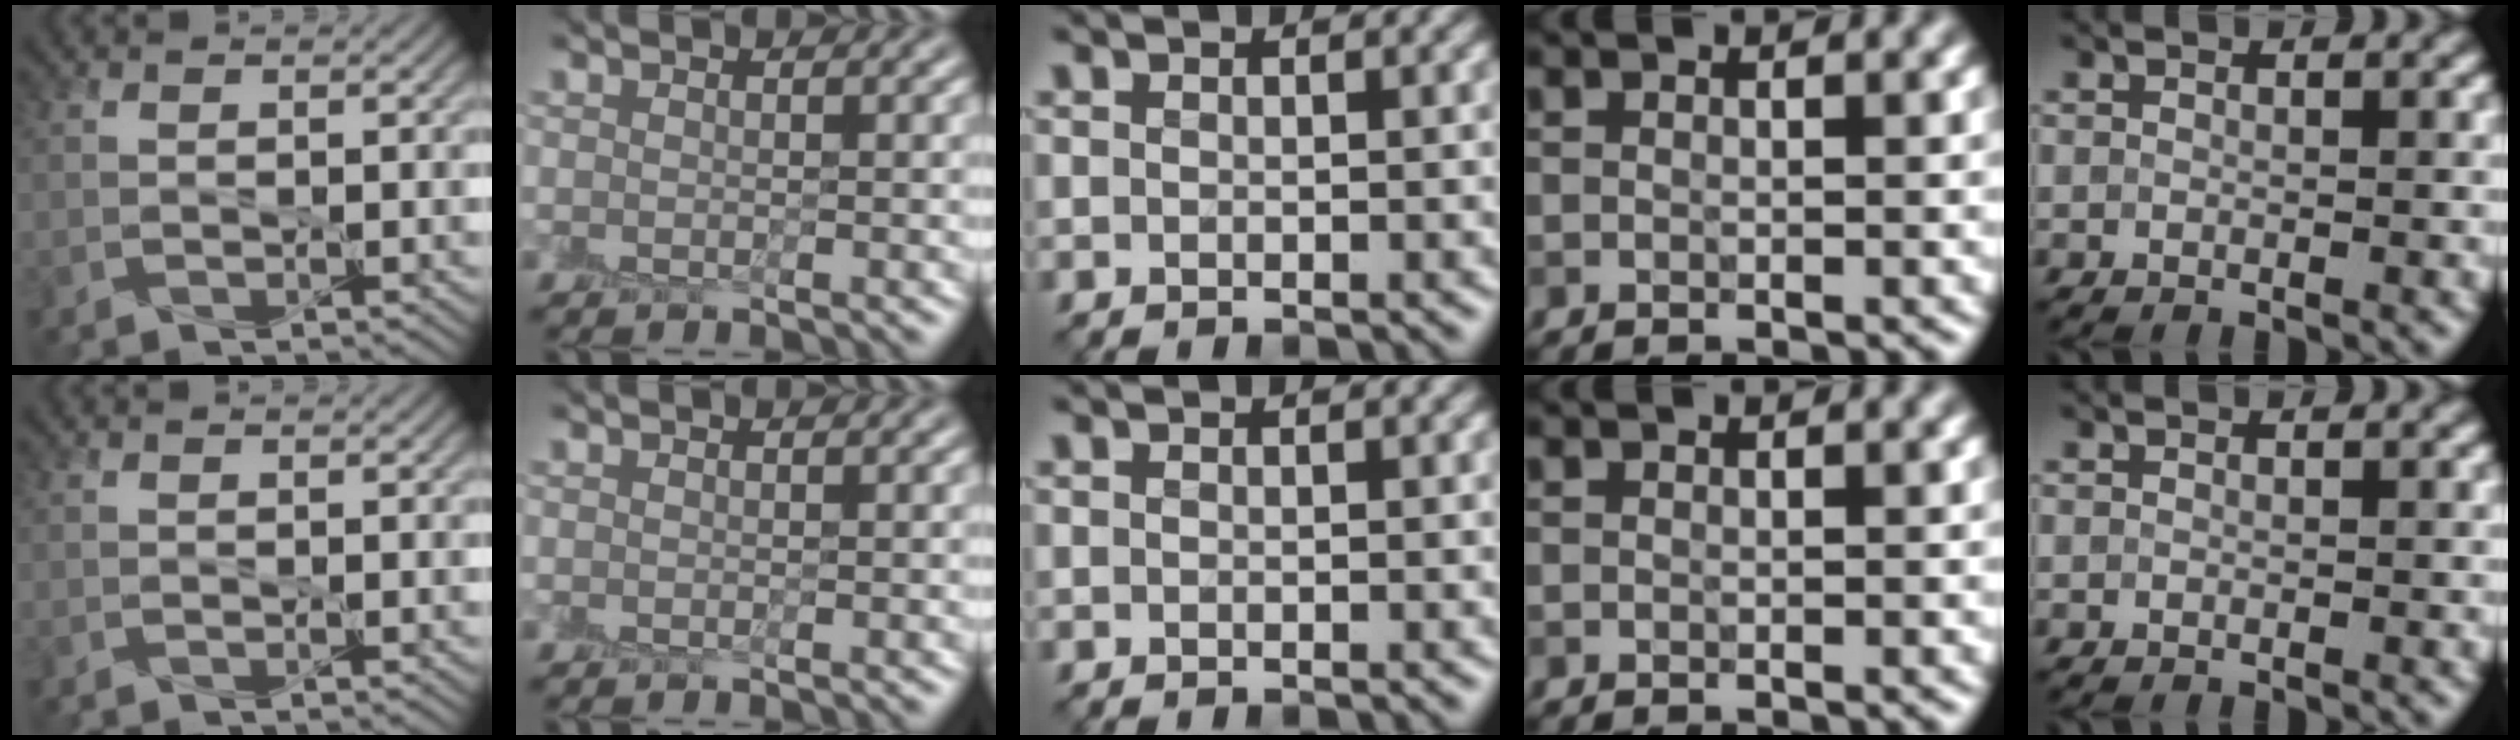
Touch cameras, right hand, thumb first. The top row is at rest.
{}